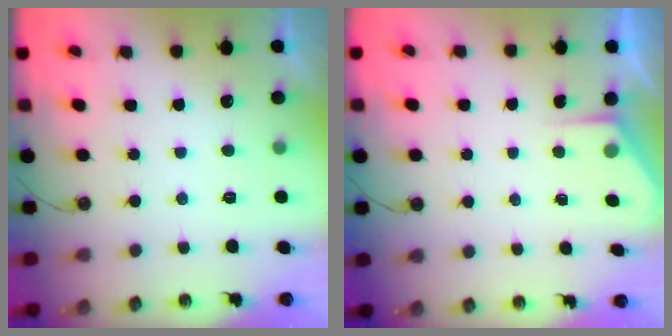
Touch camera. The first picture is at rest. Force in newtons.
{"total": 2.1, "press": 2.1, "slide": 0.2}